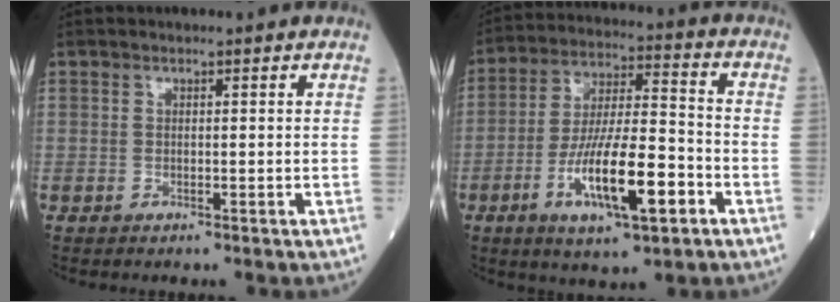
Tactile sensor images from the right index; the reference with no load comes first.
{"total": 14.3, "force": [-5.5, 2.8, 12.9], "torque": [-0.240, -0.005, -0.091]}